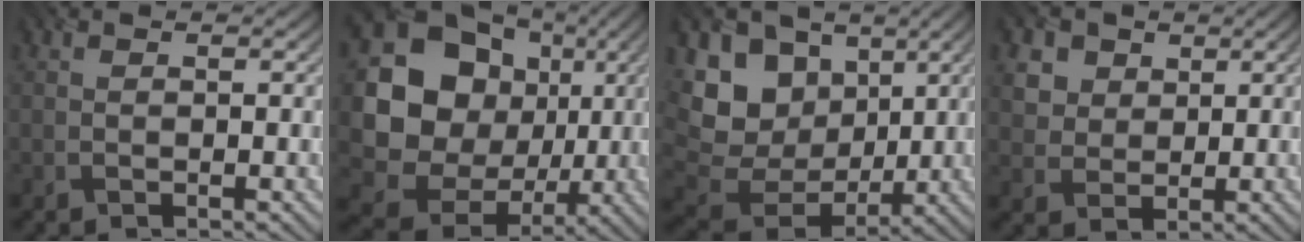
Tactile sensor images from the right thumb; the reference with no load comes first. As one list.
[{"total": 17.5, "force": [1.8, 15.3, 8.4], "torque": [-0.209, -0.021, 0.044]}, {"total": 14.6, "force": [3.4, 11.8, 7.9], "torque": [-0.218, 0.017, 0.082]}, {"total": 6.2, "force": [3.0, 4.9, 2.3], "torque": [-0.103, 0.000, 0.062]}]